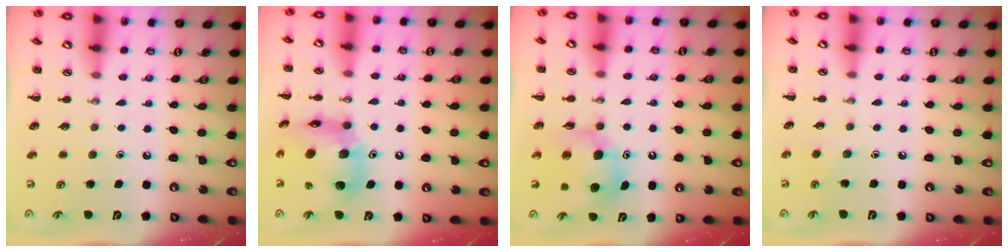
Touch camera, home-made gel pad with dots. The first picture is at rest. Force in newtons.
{"total": 16.0, "press": 15.5, "slide": 3.7}
{"total": 9.0, "press": 9.0, "slide": 1.1}
{"total": 2.1, "press": 2.0, "slide": 0.7}